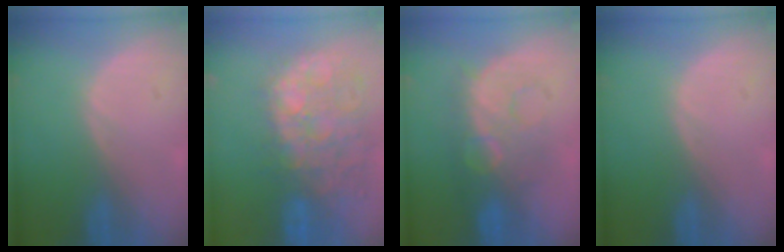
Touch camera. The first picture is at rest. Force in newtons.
{"total": 14.1, "press": 11.6, "slide": 8.1}
{"total": 8.0, "press": 8.0, "slide": 0.7}
{"total": 0.0}